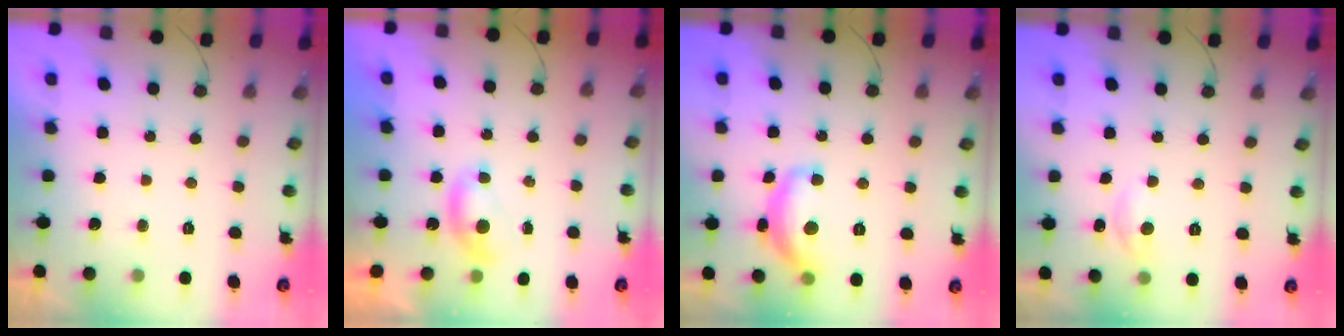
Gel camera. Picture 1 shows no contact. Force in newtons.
{"total": 4.9, "press": 4.9, "slide": 0.5}
{"total": 13.9, "press": 13.8, "slide": 1.0}
{"total": 3.9, "press": 3.9, "slide": 0.6}